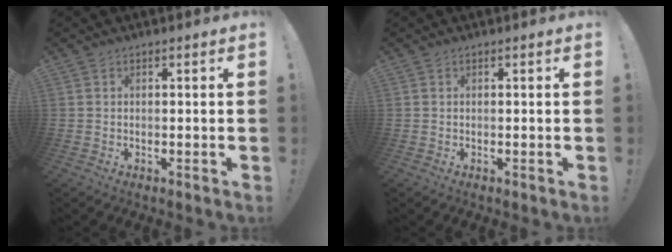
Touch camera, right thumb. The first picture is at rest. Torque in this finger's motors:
{"motor_torque": [-0.10, 0.10, 0.09, -0.09, 0.11]}